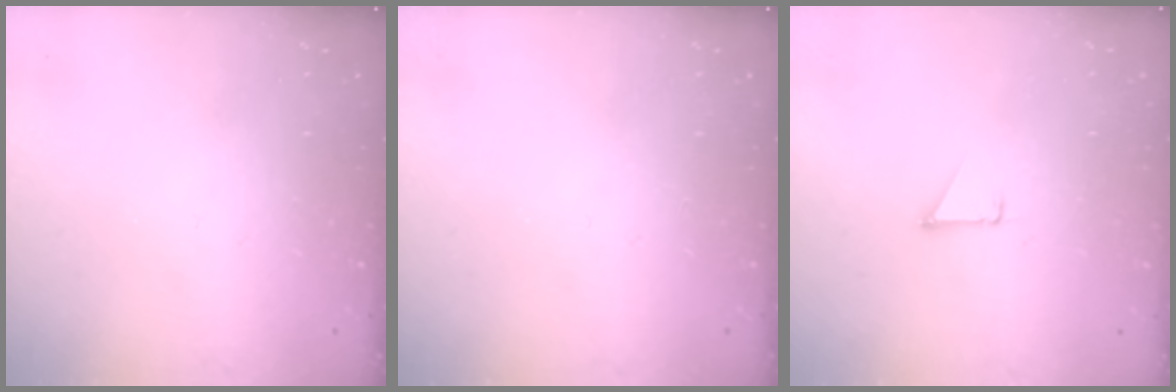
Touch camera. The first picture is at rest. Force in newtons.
{"total": 0.0}
{"total": 1.3, "press": 1.3, "slide": 0.1}